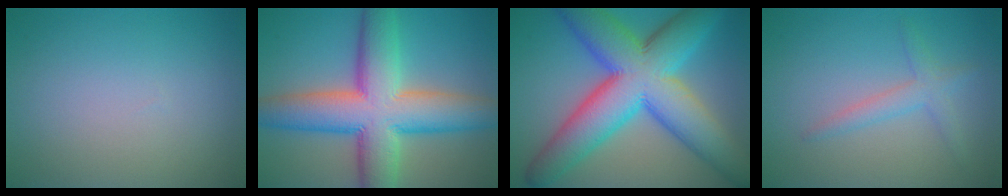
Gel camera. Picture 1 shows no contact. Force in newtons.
{"total": 12.3, "press": 12.3, "slide": 0.6}
{"total": 13.8, "press": 13.8, "slide": 0.2}
{"total": 2.1, "press": 2.1, "slide": 0.1}